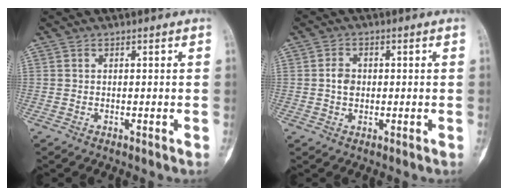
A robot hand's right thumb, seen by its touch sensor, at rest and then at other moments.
{"total": 3.1, "force": [0.1, 2.4, 2.0], "torque": [-0.028, 0.004, -0.001]}